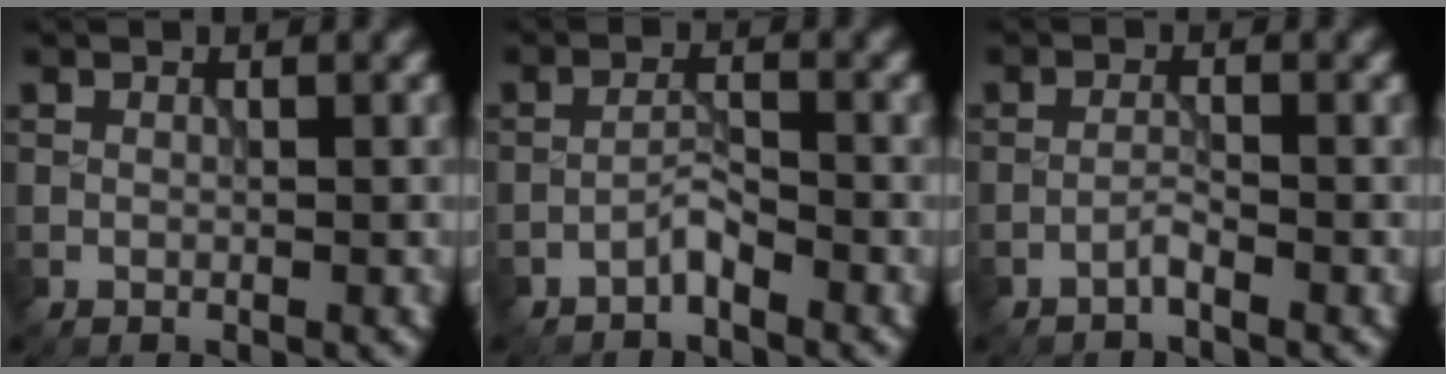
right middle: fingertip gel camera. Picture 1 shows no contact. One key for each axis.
{"total": 1.5, "fx": -1.3, "fy": 0.1, "fz": 0.8, "tx": -0.013, "ty": 0.008, "tz": -0.028}
{"total": 1.0, "fx": -0.8, "fy": 0.0, "fz": 0.6, "tx": -0.010, "ty": 0.006, "tz": -0.021}